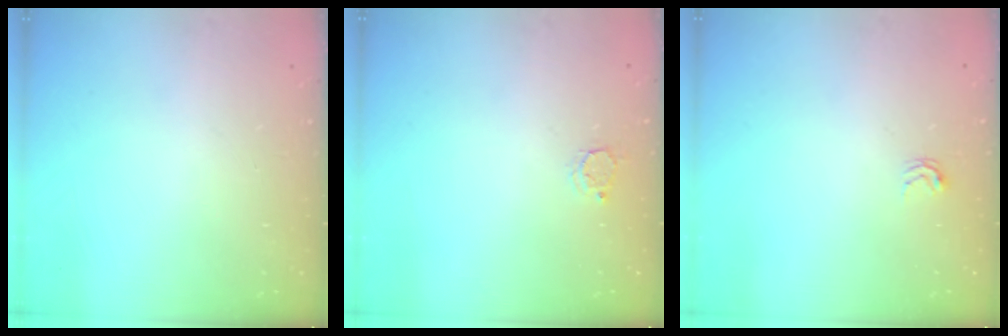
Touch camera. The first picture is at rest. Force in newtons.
{"total": 2.7, "press": 2.7, "slide": 0.3}
{"total": 2.9, "press": 2.8, "slide": 0.4}